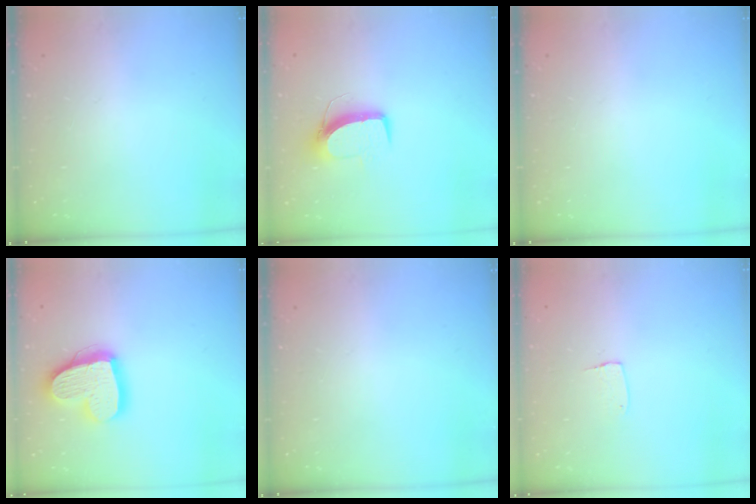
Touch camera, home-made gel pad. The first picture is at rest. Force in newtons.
{"total": 10.2, "press": 10.2, "slide": 0.5}
{"total": 0.0}
{"total": 17.6, "press": 17.5, "slide": 1.9}
{"total": 0.0}
{"total": 4.3, "press": 4.3, "slide": 0.4}